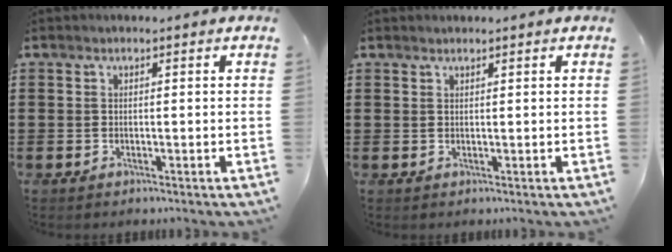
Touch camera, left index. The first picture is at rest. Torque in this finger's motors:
{"motor_torque": [1.75, -0.39, -0.06, -0.09]}